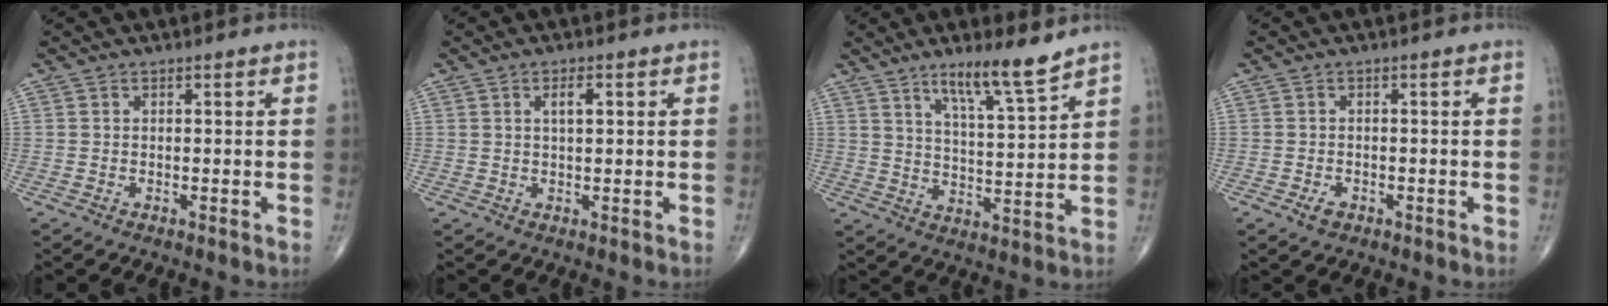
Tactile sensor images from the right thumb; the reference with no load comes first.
{"total": 2.6, "force": [0.9, 0.9, 2.2], "torque": [-0.038, -0.002, 0.015]}
{"total": 9.6, "force": [7.0, 0.8, 6.5], "torque": [-0.106, -0.053, 0.123]}
{"total": 2.0, "force": [-1.0, 1.3, 1.1], "torque": [-0.017, 0.002, -0.015]}